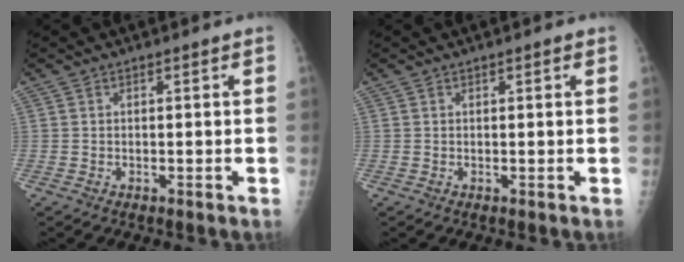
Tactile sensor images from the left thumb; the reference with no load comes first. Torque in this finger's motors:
{"motor_torque": [-0.19, 0.01, -0.07, 0.14, 0.03]}